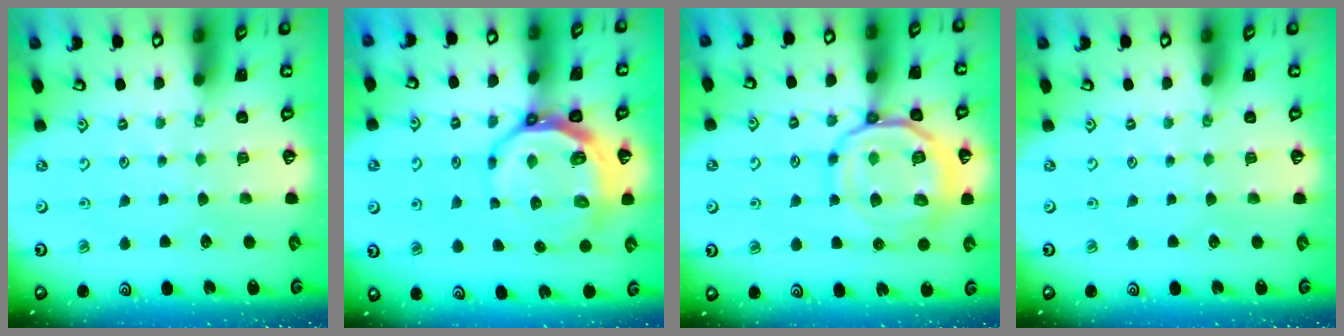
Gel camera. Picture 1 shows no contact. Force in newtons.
{"total": 10.7, "press": 10.0, "slide": 3.8}
{"total": 16.7, "press": 16.6, "slide": 1.9}
{"total": 0.0}